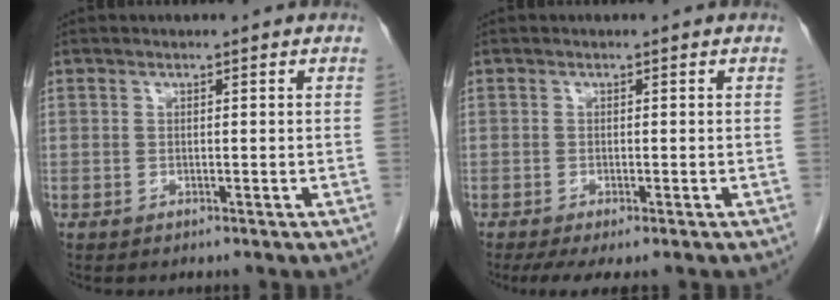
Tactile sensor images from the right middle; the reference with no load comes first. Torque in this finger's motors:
{"motor_torque": [0.59, -0.39, 0.07, 0.05]}